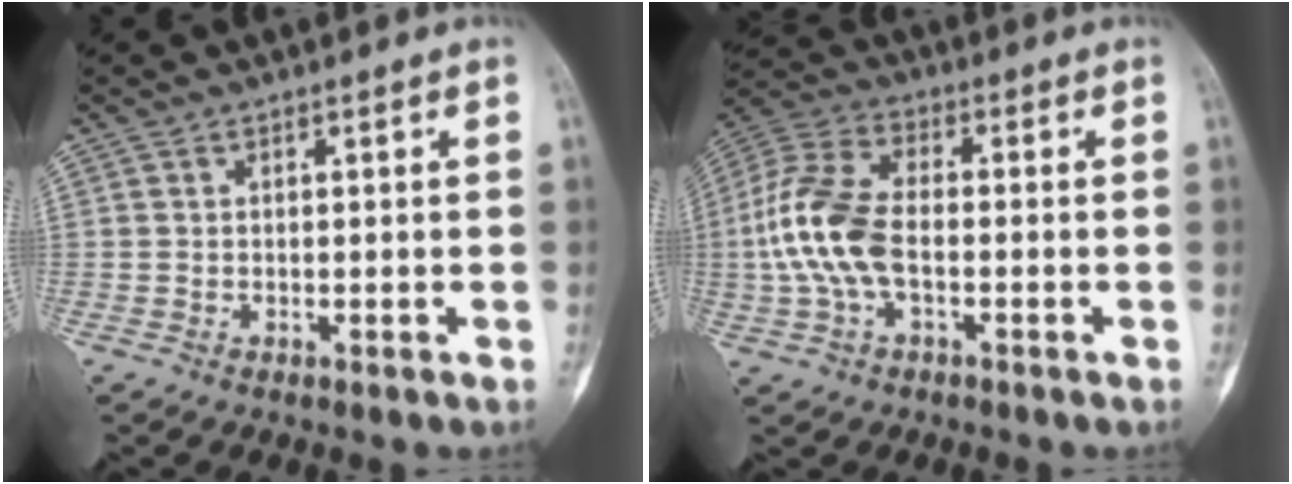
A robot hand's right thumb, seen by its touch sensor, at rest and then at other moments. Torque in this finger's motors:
{"motor_torque": [1.64, 1.55, 0.68, -0.63, 0.38]}